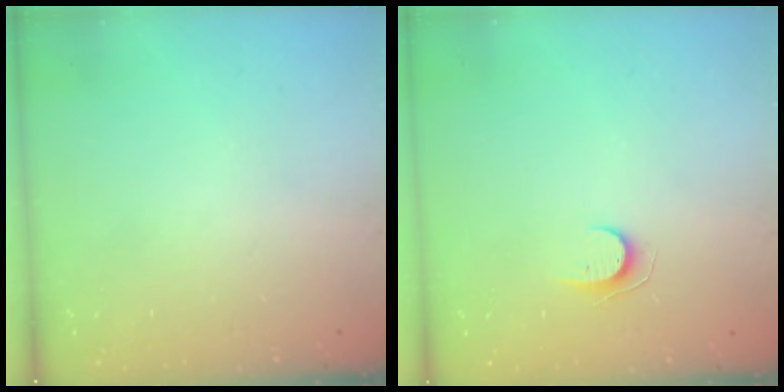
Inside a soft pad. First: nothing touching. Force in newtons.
{"total": 5.6, "press": 5.6, "slide": 0.6}